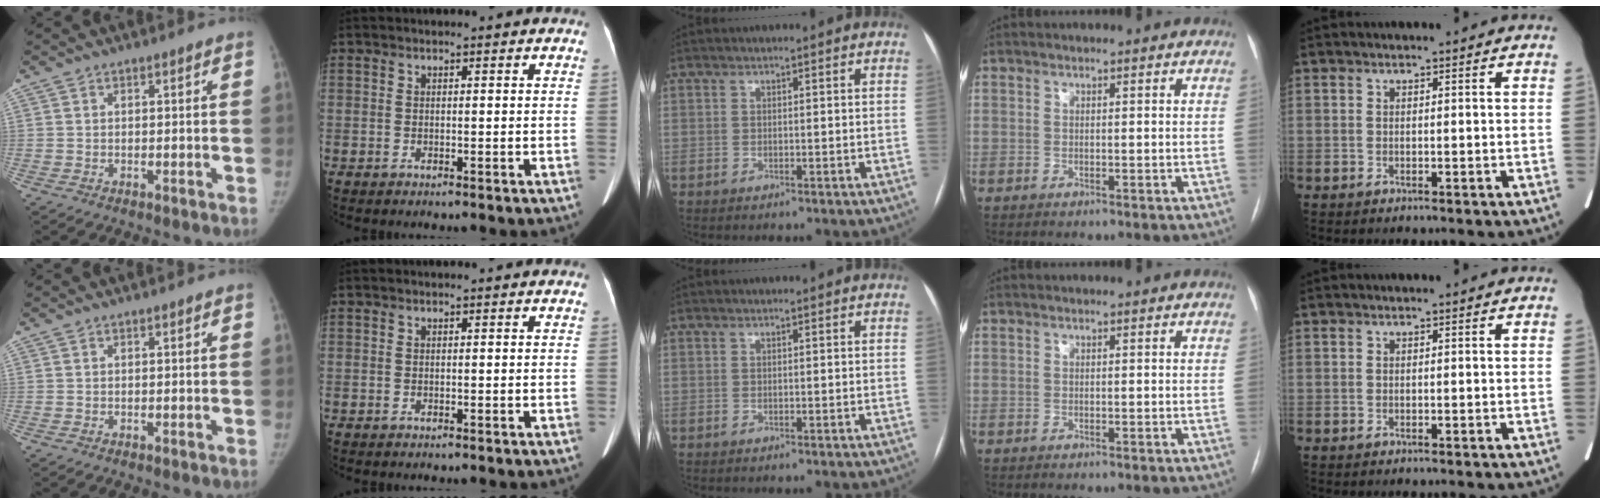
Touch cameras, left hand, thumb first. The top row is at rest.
{}